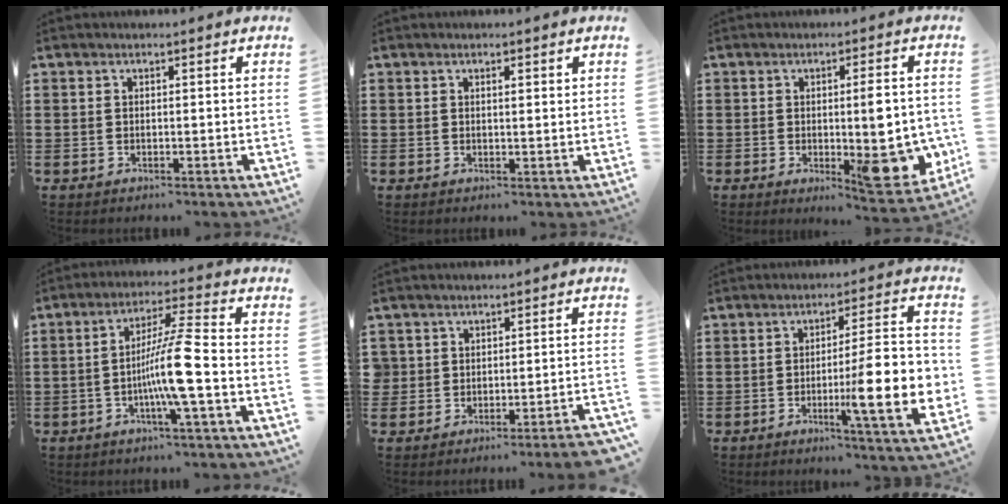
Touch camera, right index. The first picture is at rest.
{"total": 0.9, "force": [0.4, 0.2, 0.8], "torque": [-0.015, 0.002, 0.006]}
{"total": 8.4, "force": [-0.8, 2.2, 8.1], "torque": [-0.112, -0.009, -0.012]}
{"total": 9.4, "force": [-2.5, 0.1, 9.1], "torque": [-0.174, -0.007, -0.054]}
{"total": 2.4, "force": [-2.2, 0.8, 0.5], "torque": [-0.014, 0.004, -0.049]}
{"total": 13.0, "force": [-2.8, 2.1, 12.5], "torque": [-0.196, -0.010, -0.049]}